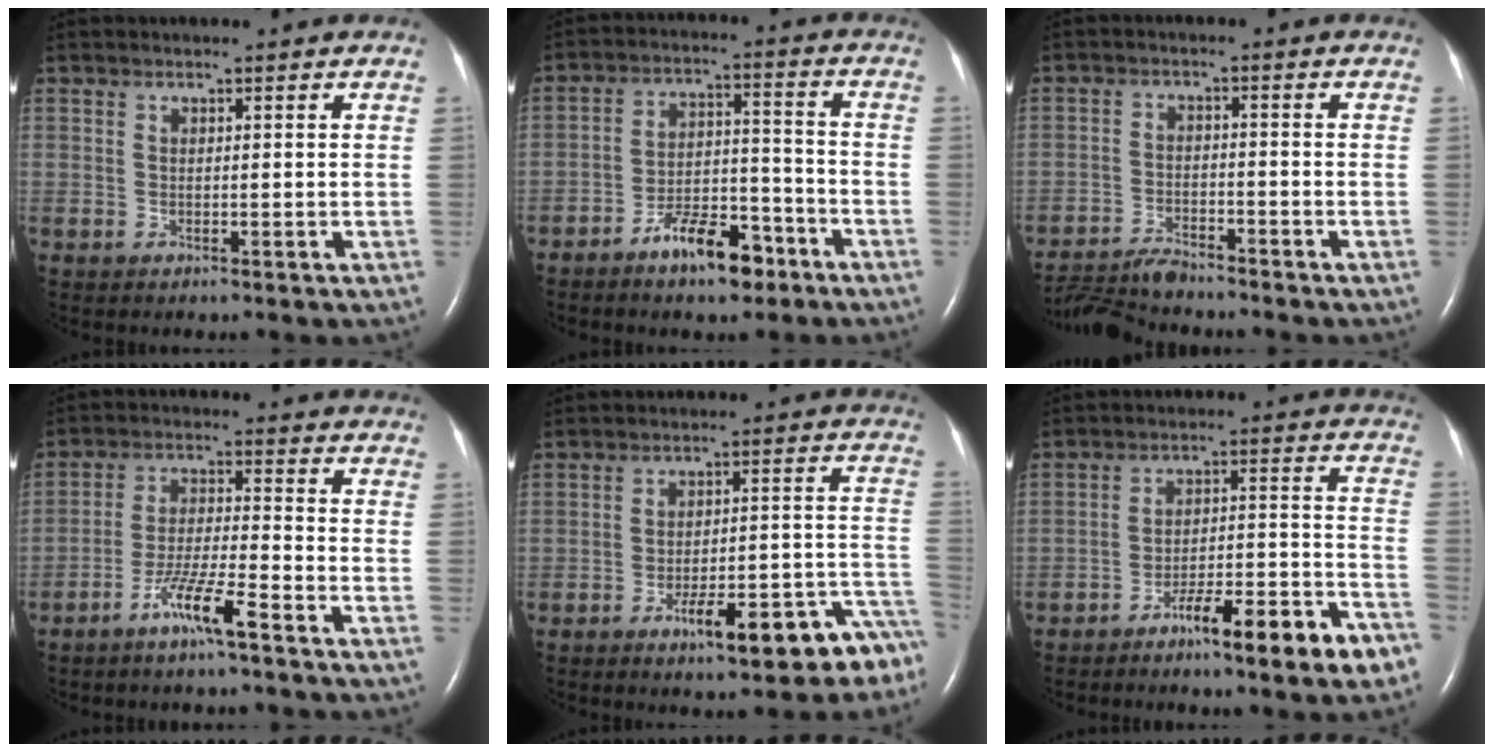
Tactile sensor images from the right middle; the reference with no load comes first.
{"total": 8.7, "force": [-5.9, 3.1, 5.5], "torque": [-0.096, 0.013, -0.098]}
{"total": 7.8, "force": [-7.6, 0.2, 1.9], "torque": [-0.034, -0.017, -0.134]}
{"total": 7.0, "force": [-4.8, -0.2, 5.1], "torque": [-0.102, -0.009, -0.094]}
{"total": 11.8, "force": [-8.1, 2.4, 8.2], "torque": [-0.086, 0.041, -0.111]}
{"total": 11.7, "force": [-7.9, 1.0, 8.6], "torque": [-0.121, 0.018, -0.121]}